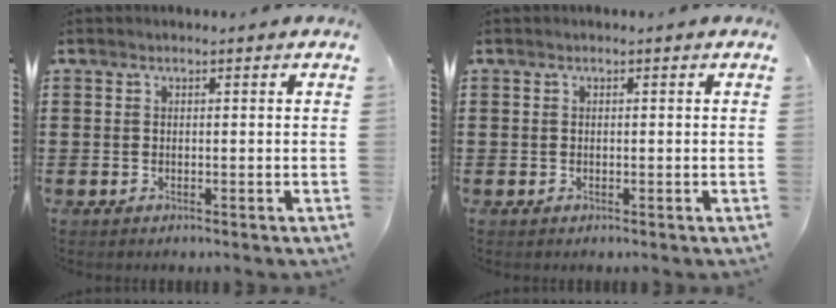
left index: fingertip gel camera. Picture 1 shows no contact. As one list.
[{"total": 0.0}]